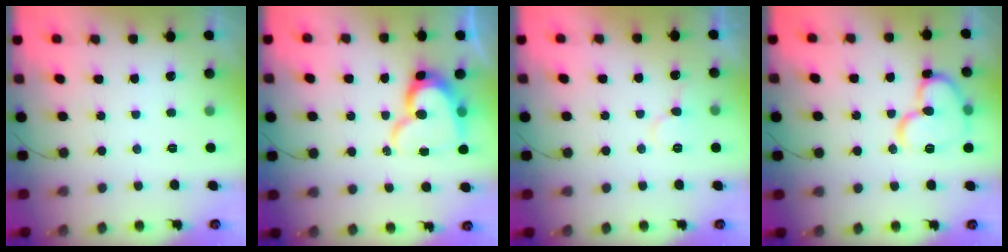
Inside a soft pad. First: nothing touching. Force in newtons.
{"total": 14.3, "press": 14.2, "slide": 1.6}
{"total": 7.6, "press": 7.6, "slide": 0.6}
{"total": 14.6, "press": 14.5, "slide": 1.8}